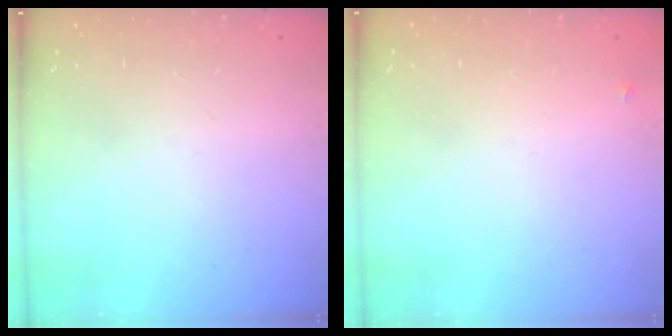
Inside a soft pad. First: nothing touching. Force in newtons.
{"total": 3.1, "press": 3.1, "slide": 0.3}